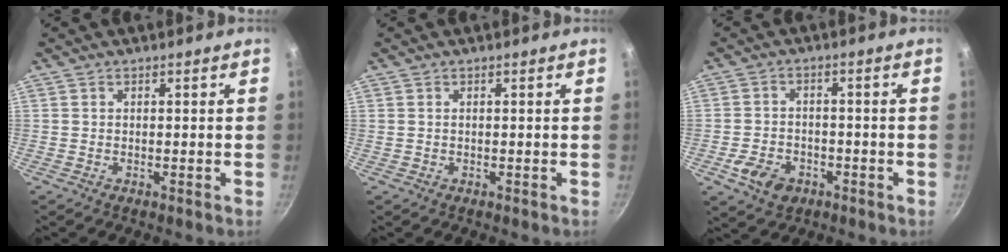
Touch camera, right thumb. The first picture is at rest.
{"total": 0.0}
{"total": 6.9, "force": [-3.2, 4.9, 3.7], "torque": [-0.059, 0.022, -0.051]}